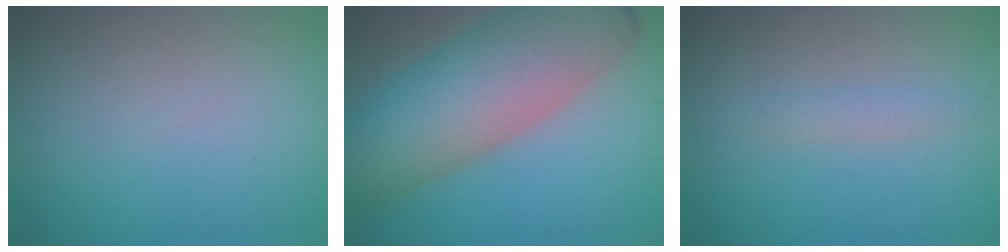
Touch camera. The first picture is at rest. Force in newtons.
{"total": 11.7, "press": 11.7, "slide": 0.4}
{"total": 1.2, "press": 1.2, "slide": 0.0}